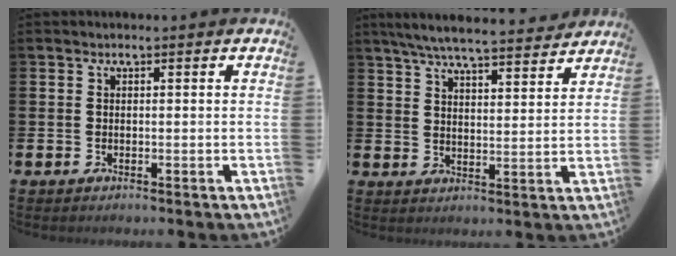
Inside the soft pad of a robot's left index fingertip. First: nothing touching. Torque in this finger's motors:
{"motor_torque": [0.99, -1.15, 0.76, 0.21]}